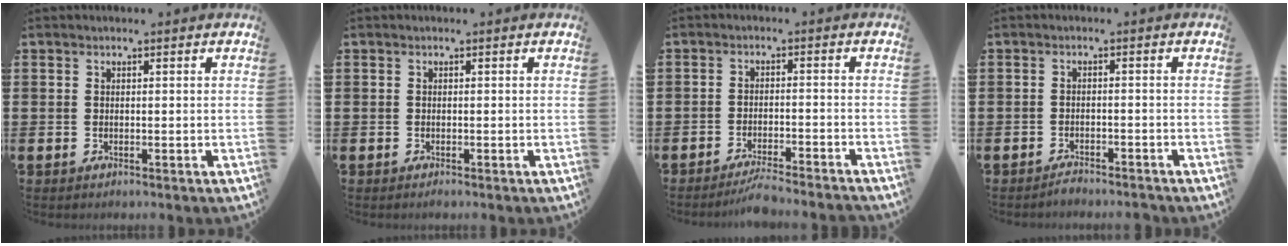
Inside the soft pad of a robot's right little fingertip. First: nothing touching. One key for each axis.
{"total": 0.0}
{"total": 3.1, "fx": -2.9, "fy": -0.2, "fz": 1.2, "tx": -0.021, "ty": 0.002, "tz": -0.056}
{"total": 1.4, "fx": -1.4, "fy": 0.1, "fz": 0.1, "tx": -0.007, "ty": 0.002, "tz": -0.030}